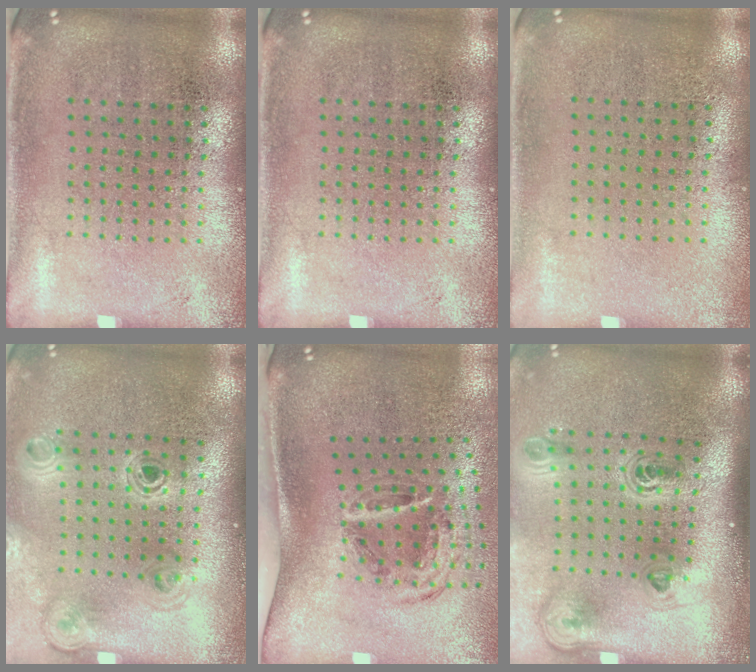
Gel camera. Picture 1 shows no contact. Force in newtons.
{"total": 0.0}
{"total": 0.0}
{"total": 1.1, "press": 1.1, "slide": 0.1}
{"total": 1.6, "press": 1.1, "slide": 1.2}
{"total": 2.3, "press": 1.5, "slide": 1.8}